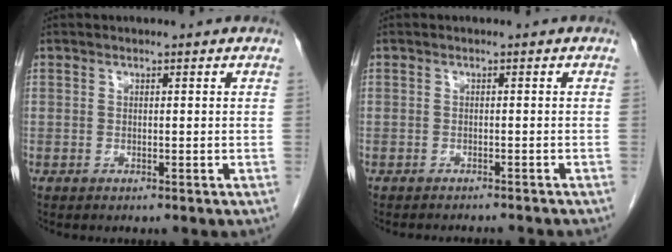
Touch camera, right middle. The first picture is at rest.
{"total": 6.5, "force": [-6.1, 0.6, 2.1], "torque": [-0.021, -0.010, -0.069]}